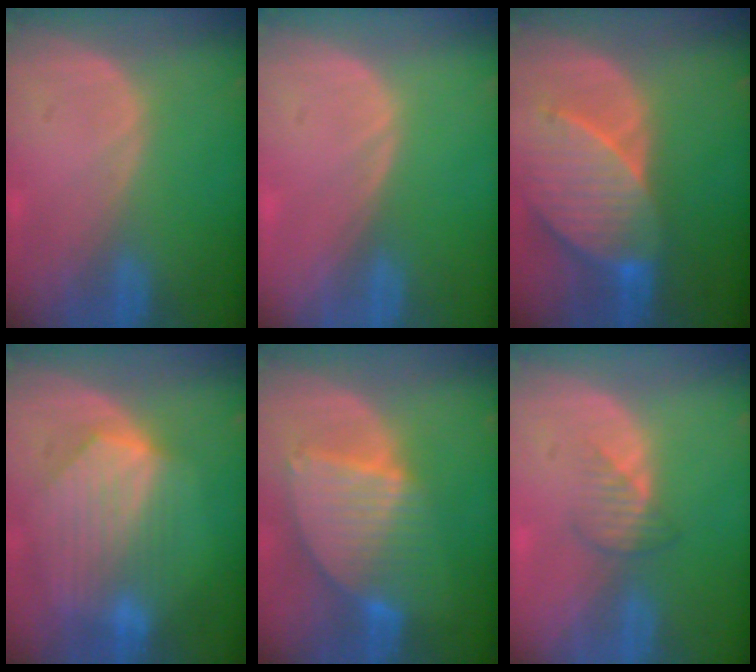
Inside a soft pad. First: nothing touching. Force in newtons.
{"total": 0.0}
{"total": 9.6, "press": 8.7, "slide": 3.9}
{"total": 8.6, "press": 7.8, "slide": 3.5}
{"total": 8.5, "press": 7.5, "slide": 4.0}
{"total": 2.5, "press": 2.5, "slide": 0.3}